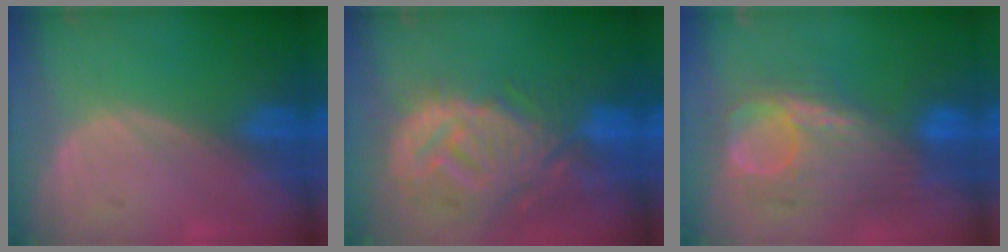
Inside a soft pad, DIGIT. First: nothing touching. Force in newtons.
{"total": 13.8, "press": 12.0, "slide": 6.9}
{"total": 10.4, "press": 9.9, "slide": 3.0}